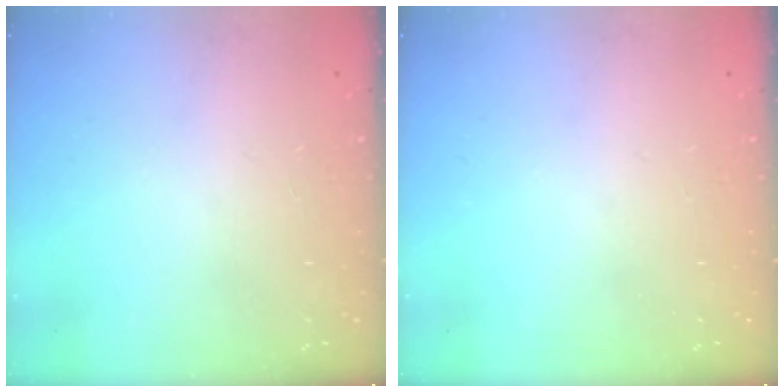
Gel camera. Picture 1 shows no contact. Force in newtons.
{"total": 0.0}